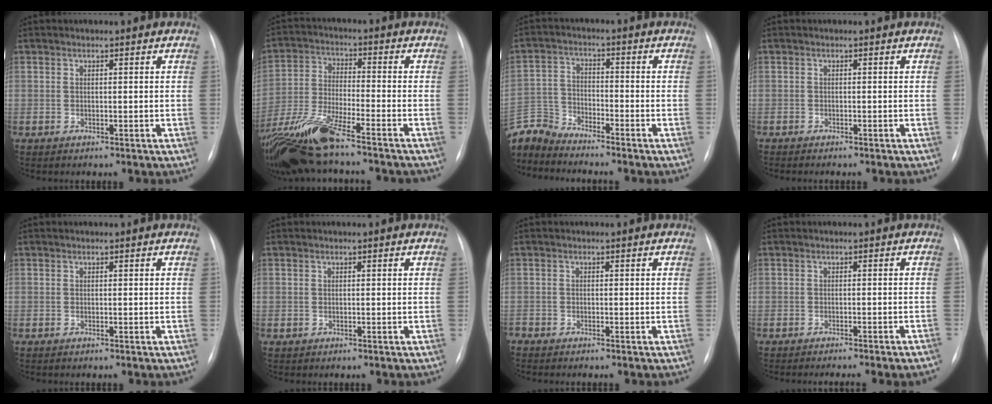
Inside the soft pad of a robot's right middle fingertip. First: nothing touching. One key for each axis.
{"total": 16.0, "fx": -12.6, "fy": 1.9, "fz": 9.6, "tx": -0.220, "ty": -0.027, "tz": -0.233}
{"total": 8.2, "fx": -8.1, "fy": 0.6, "fz": 0.5, "tx": -0.022, "ty": 0.005, "tz": -0.163}
{"total": 1.6, "fx": -1.4, "fy": 0.3, "fz": 0.8, "tx": -0.013, "ty": -0.005, "tz": -0.015}
{"total": 0.0}
{"total": 0.0}
{"total": 1.2, "fx": -1.2, "fy": 0.2, "fz": 0.3, "tx": -0.007, "ty": -0.003, "tz": -0.020}
{"total": 7.8, "fx": -6.8, "fy": -0.8, "fz": 3.7, "tx": -0.022, "ty": -0.009, "tz": -0.084}